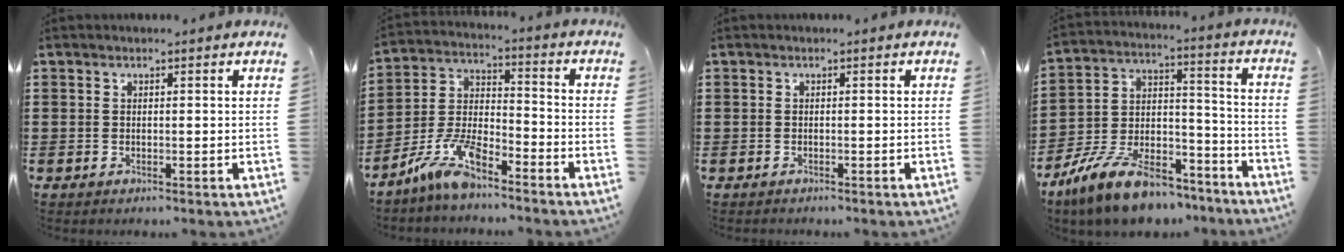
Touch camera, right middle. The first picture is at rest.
{"total": 9.2, "force": [-7.2, 2.5, 5.1], "torque": [-0.117, 0.010, -0.141]}
{"total": 0.6, "force": [-0.5, 0.3, -0.1], "torque": [0.001, 0.003, -0.012]}
{"total": 12.0, "force": [-9.9, 3.8, 5.7], "torque": [-0.120, 0.034, -0.191]}